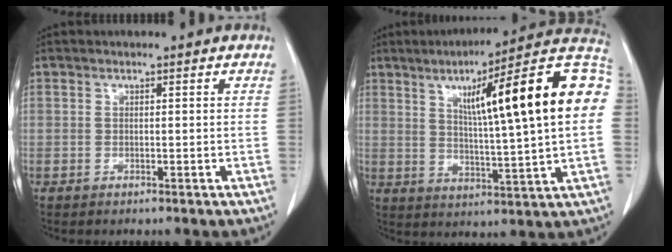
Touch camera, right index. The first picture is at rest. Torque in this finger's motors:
{"motor_torque": [2.02, 0.12, 0.71, 0.20]}